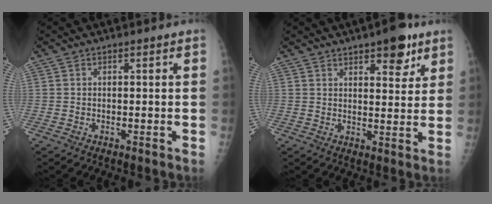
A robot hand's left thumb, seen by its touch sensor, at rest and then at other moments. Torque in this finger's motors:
{"motor_torque": [0.11, 0.22, 0.04, -0.20, 0.09]}